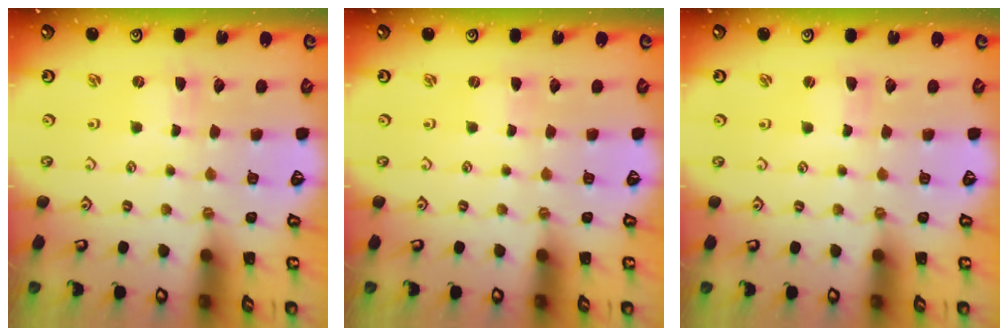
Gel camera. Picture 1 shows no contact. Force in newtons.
{"total": 0.0}
{"total": 1.2, "press": 1.1, "slide": 0.3}